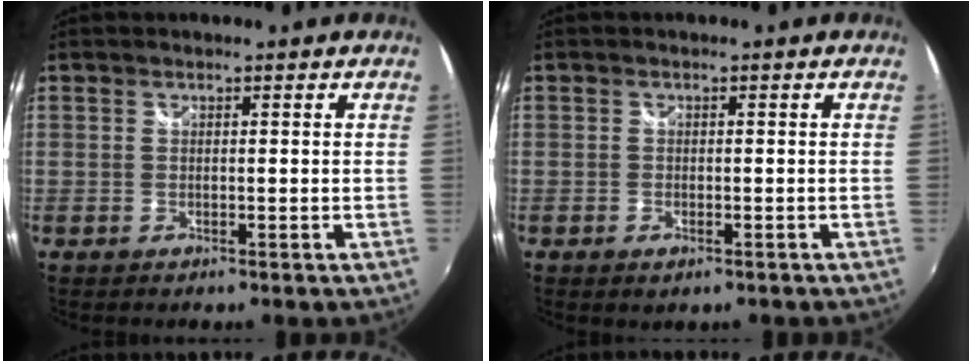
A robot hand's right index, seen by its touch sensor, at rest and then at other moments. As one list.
[{"total": 1.7, "force": [-0.8, 1.1, 1.0], "torque": [-0.018, -0.004, -0.012]}]